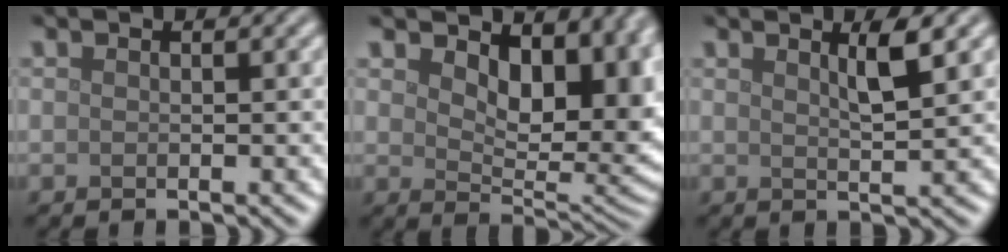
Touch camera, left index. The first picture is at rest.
{"total": 9.0, "force": [3.5, 5.0, 6.6], "torque": [-0.097, -0.014, 0.062]}
{"total": 2.5, "force": [1.3, 0.4, 2.0], "torque": [-0.028, 0.003, 0.019]}